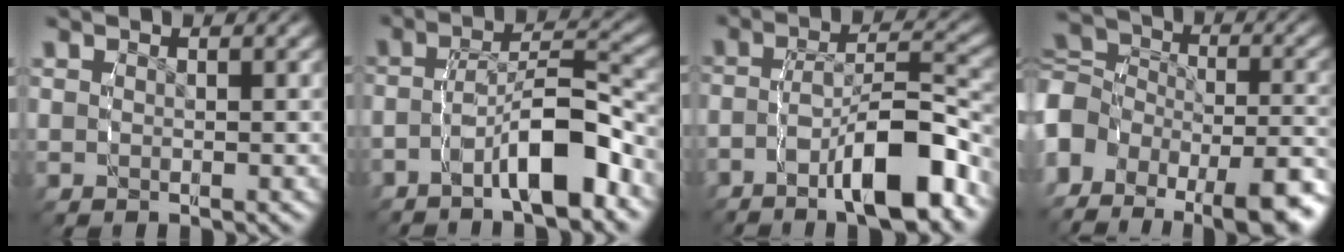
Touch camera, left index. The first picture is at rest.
{"total": 5.5, "force": [-3.5, 1.6, 3.9], "torque": [-0.064, 0.003, -0.054]}
{"total": 6.8, "force": [-4.1, 2.2, 5.0], "torque": [-0.080, -0.002, -0.061]}
{"total": 11.6, "force": [-3.9, 8.8, 6.4], "torque": [-0.128, -0.029, -0.066]}